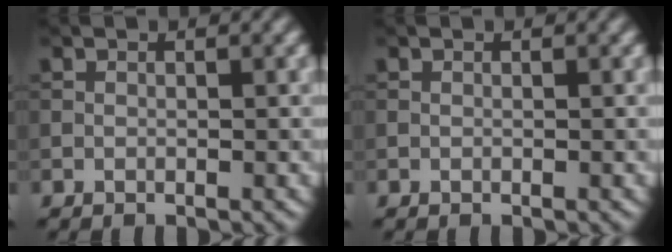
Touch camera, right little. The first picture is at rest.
{"total": 0.0}